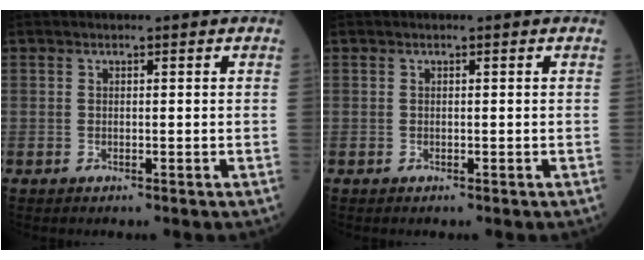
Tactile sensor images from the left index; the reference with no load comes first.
{"total": 0.0}